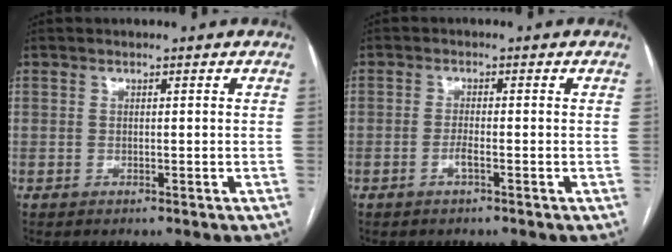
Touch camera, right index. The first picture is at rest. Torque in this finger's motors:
{"motor_torque": [0.36, -0.06, 0.02, 0.00]}